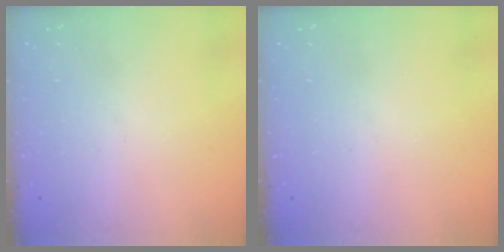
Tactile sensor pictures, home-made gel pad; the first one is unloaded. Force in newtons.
{"total": 0.0}